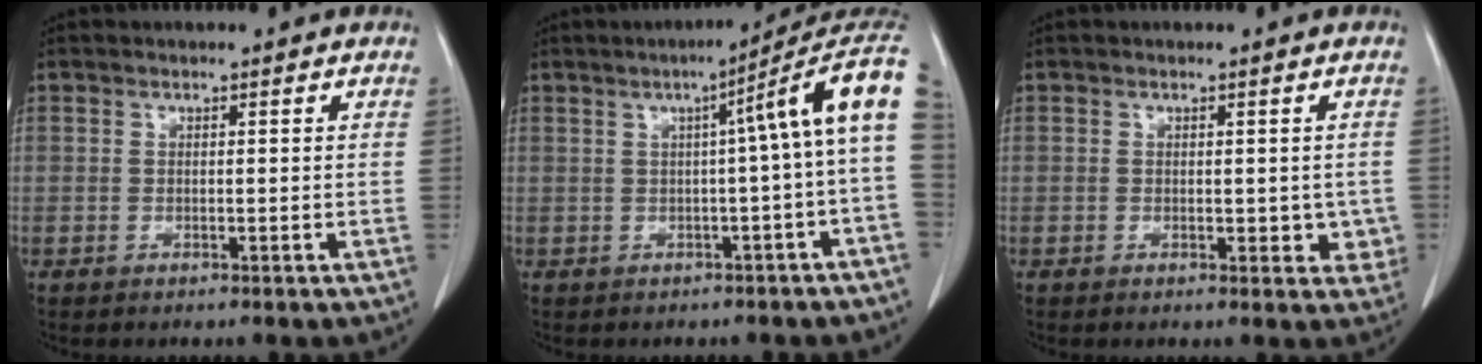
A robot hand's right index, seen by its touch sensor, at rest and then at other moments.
{"total": 9.9, "force": [1.1, -0.5, 9.8], "torque": [-0.116, 0.037, 0.004]}
{"total": 3.4, "force": [-0.6, 2.0, 2.7], "torque": [-0.014, -0.001, -0.006]}